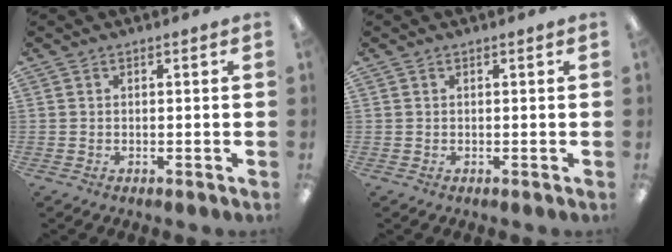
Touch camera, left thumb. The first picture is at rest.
{"total": 0.0}